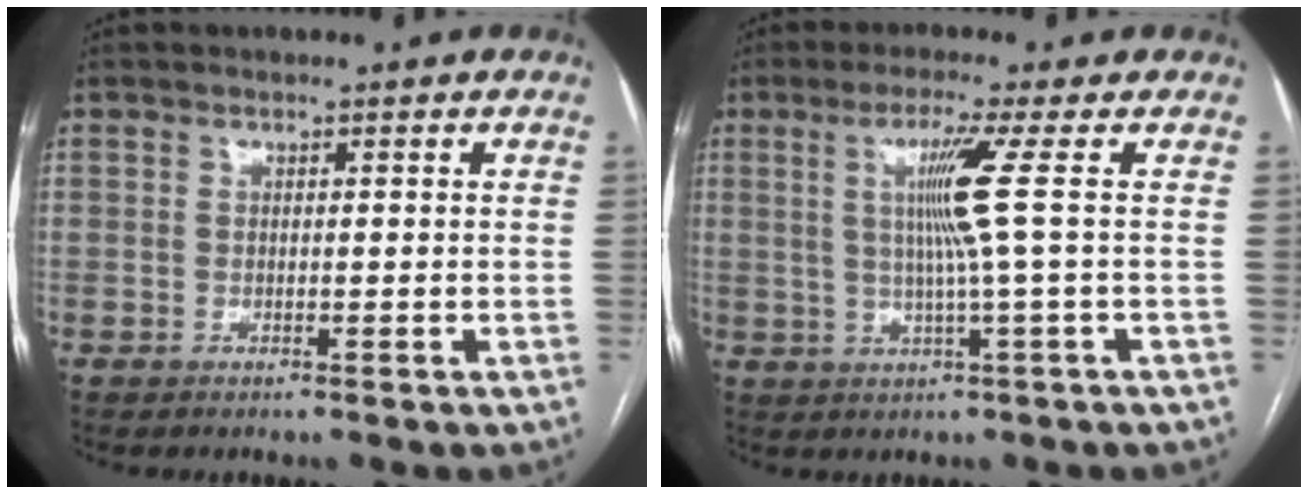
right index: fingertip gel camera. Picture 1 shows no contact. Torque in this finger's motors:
{"motor_torque": [0.70, 0.20, 0.50, 0.15]}